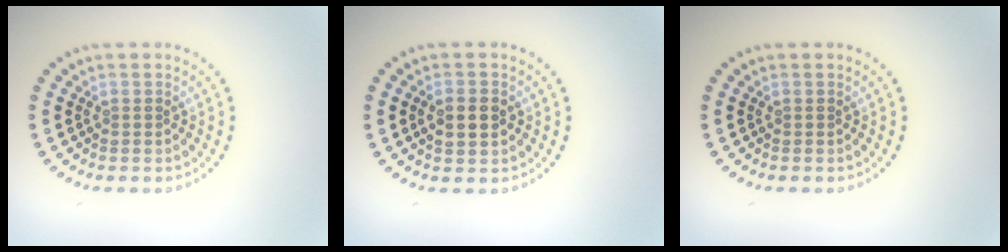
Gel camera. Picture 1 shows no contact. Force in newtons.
{"total": 2.6, "press": 2.6, "slide": 0.2}
{"total": 0.0}